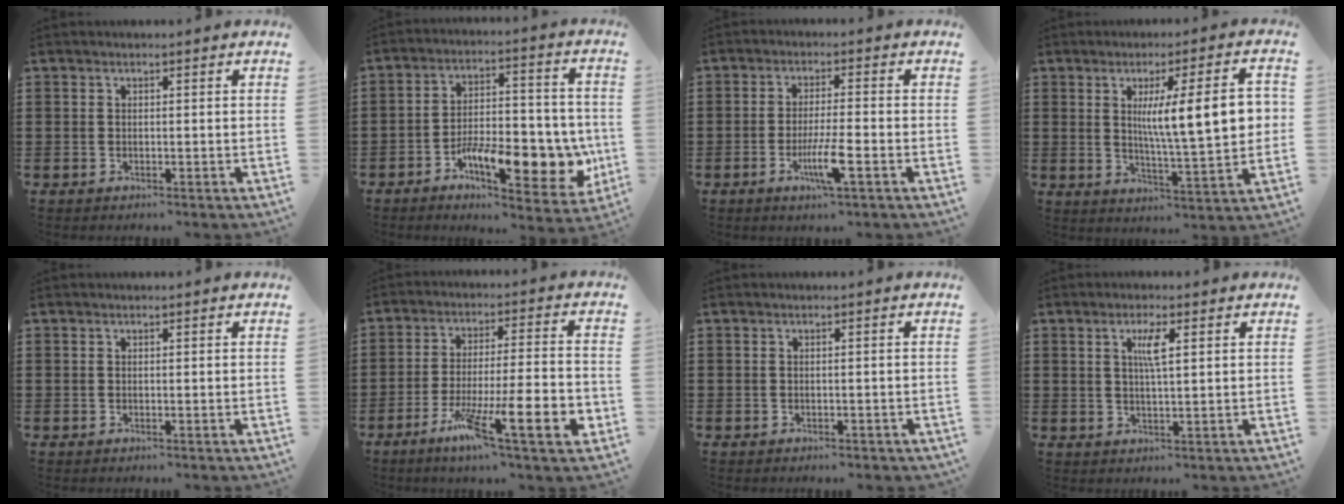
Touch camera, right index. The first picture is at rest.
{"total": 13.5, "force": [-5.2, 5.9, 11.0], "torque": [-0.163, 0.006, -0.082]}
{"total": 6.0, "force": [-2.3, 0.6, 5.5], "torque": [-0.111, -0.018, -0.043]}
{"total": 11.7, "force": [2.2, 2.0, 11.3], "torque": [-0.184, -0.001, 0.029]}
{"total": 0.0}
{"total": 13.7, "force": [-5.9, 1.7, 12.2], "torque": [-0.220, -0.001, -0.098]}
{"total": 0.6, "force": [-0.5, 0.2, 0.2], "torque": [-0.007, -0.002, -0.011]}
{"total": 3.3, "force": [1.1, 0.4, 3.1], "torque": [-0.064, 0.003, 0.016]}